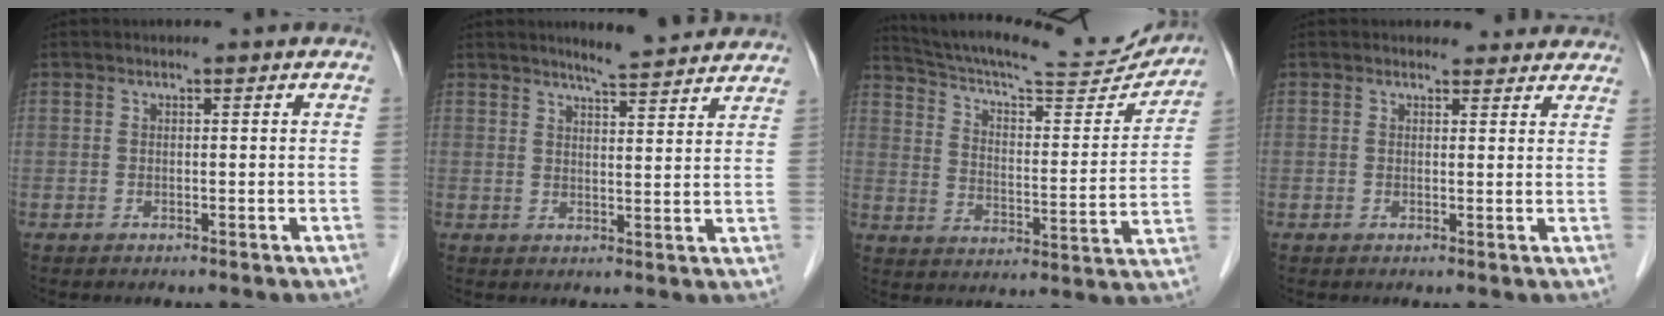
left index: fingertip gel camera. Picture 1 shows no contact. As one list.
[{"total": 8.1, "force": [7.4, 0.4, 3.2], "torque": [-0.053, 0.006, 0.092]}, {"total": 22.4, "force": [21.1, 2.4, 7.2], "torque": [-0.120, -0.035, 0.289]}, {"total": 3.9, "force": [3.6, 1.5, 0.2], "torque": [0.008, 0.001, 0.029]}]